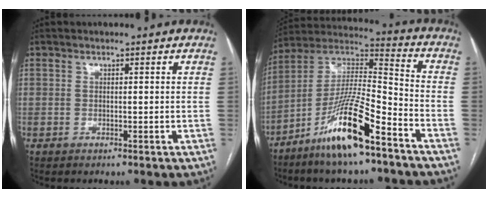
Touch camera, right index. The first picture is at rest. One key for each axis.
{"total": 15.9, "fx": -9.9, "fy": 1.8, "fz": 12.3, "tx": -0.240, "ty": -0.003, "tz": -0.181}